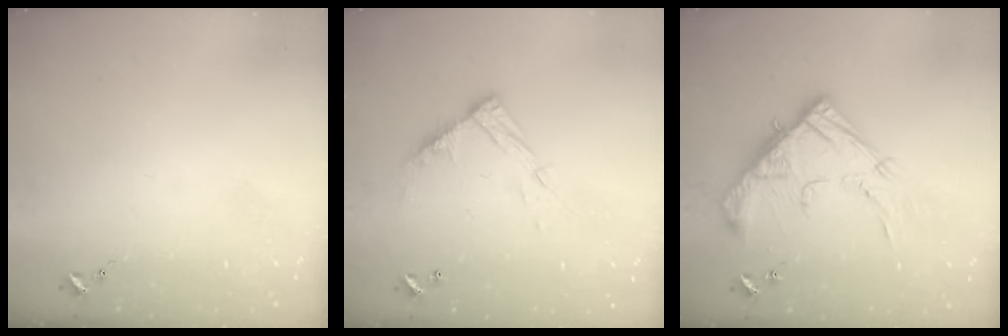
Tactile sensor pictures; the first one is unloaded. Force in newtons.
{"total": 11.4, "press": 11.4, "slide": 0.7}
{"total": 15.9, "press": 15.9, "slide": 1.2}